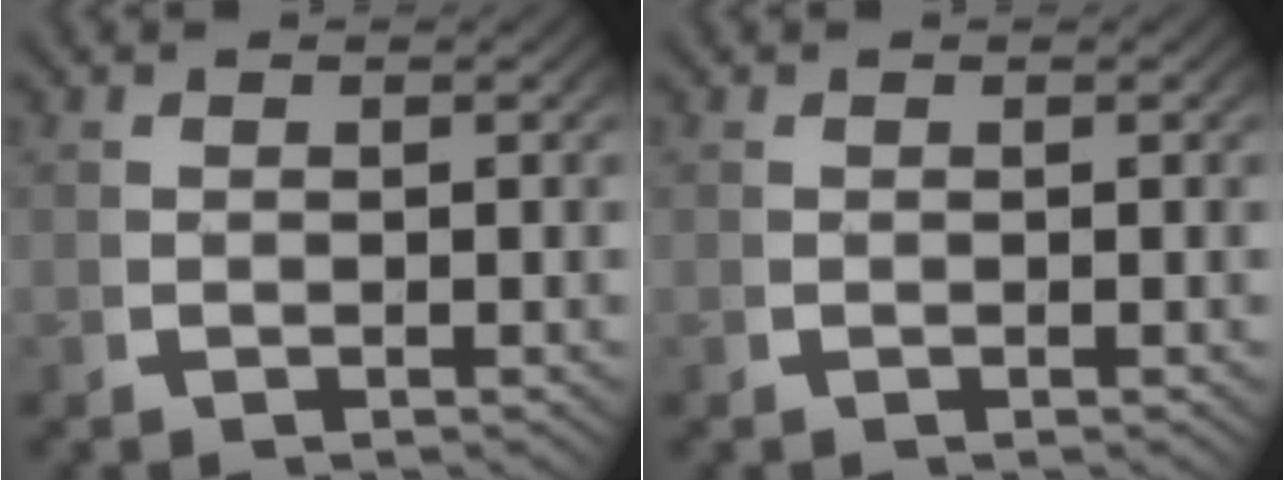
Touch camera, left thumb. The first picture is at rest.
{"total": 0.0}